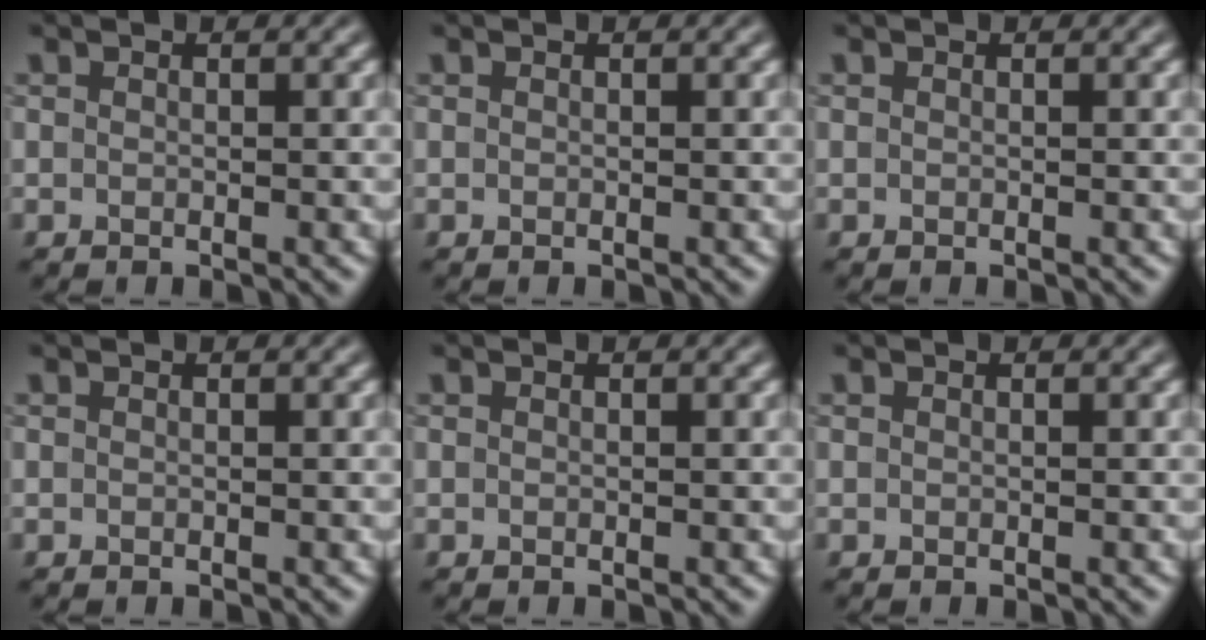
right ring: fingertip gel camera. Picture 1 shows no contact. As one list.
[{"total": 0.0}, {"total": 0.0}, {"total": 0.0}, {"total": 0.0}, {"total": 0.0}]